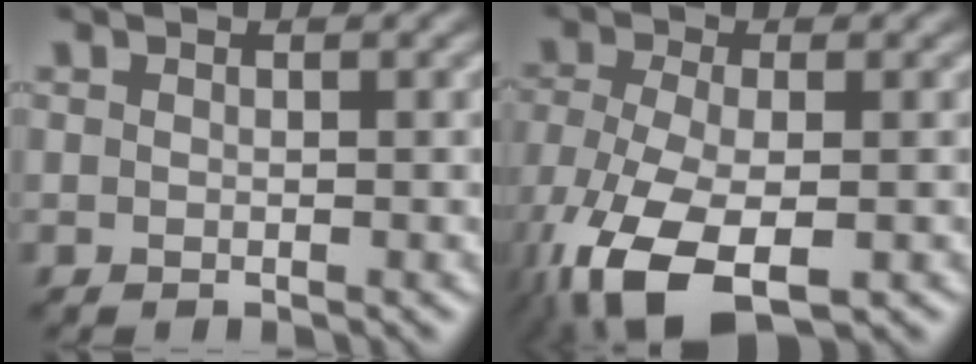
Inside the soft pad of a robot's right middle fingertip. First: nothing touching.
{"total": 10.2, "force": [-5.3, 4.4, 7.5], "torque": [-0.171, -0.031, -0.100]}